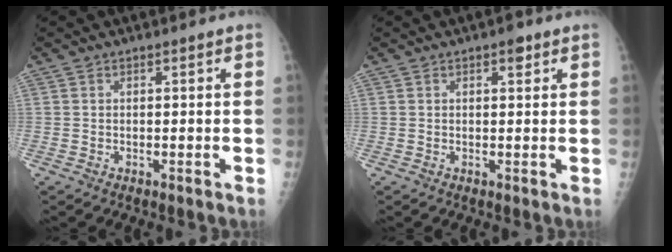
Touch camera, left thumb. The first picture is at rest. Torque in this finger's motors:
{"motor_torque": [0.16, 0.26, 0.19, -0.04, 0.00]}